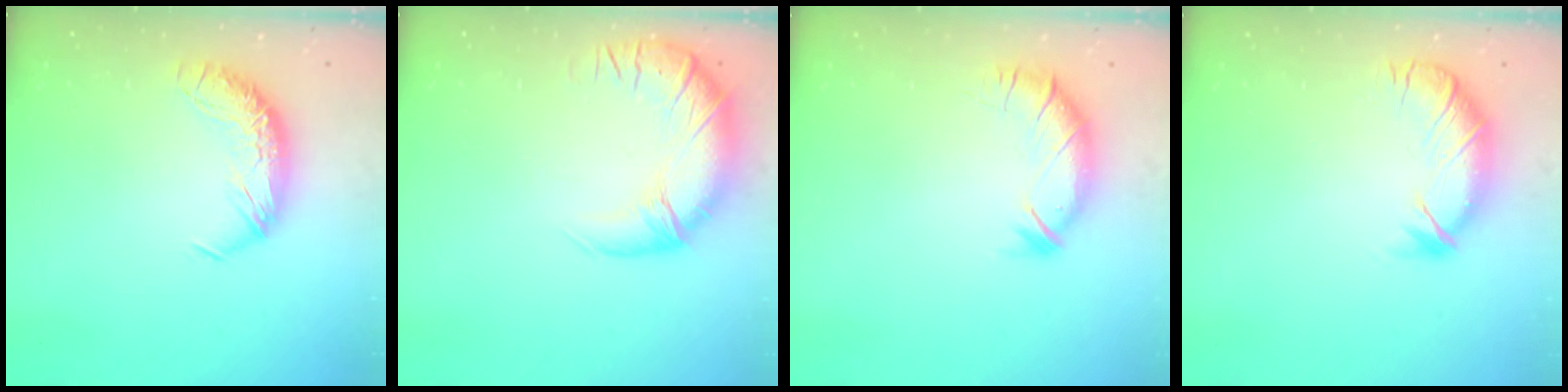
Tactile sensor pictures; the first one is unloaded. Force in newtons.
{"total": 4.8, "press": 3.2, "slide": 3.6}
{"total": 3.0, "press": 2.3, "slide": 1.9}
{"total": 2.7, "press": 2.4, "slide": 1.4}